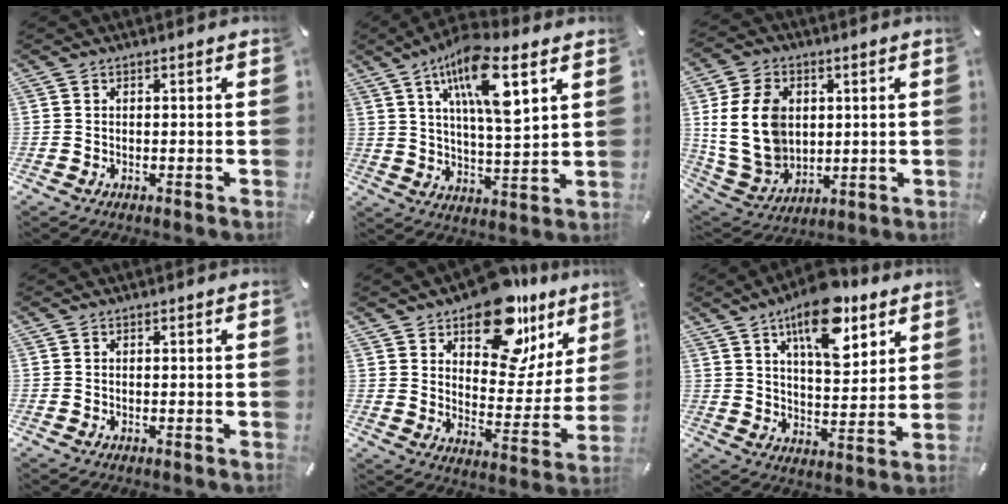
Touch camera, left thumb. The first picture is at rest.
{"total": 15.0, "force": [8.2, 4.4, 11.8], "torque": [-0.212, -0.022, 0.135]}
{"total": 15.7, "force": [3.0, 12.4, 9.1], "torque": [-0.212, -0.008, 0.058]}
{"total": 0.0}
{"total": 19.3, "force": [13.4, 10.4, 9.2], "torque": [-0.130, -0.096, 0.233]}
{"total": 15.8, "force": [9.5, 7.2, 10.3], "torque": [-0.157, -0.041, 0.159]}